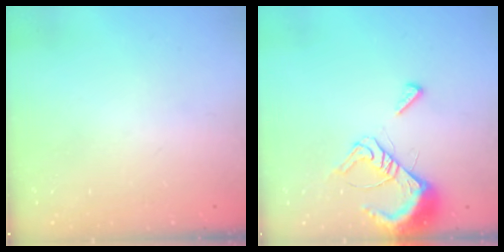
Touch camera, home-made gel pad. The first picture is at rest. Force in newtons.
{"total": 9.5, "press": 9.4, "slide": 1.3}